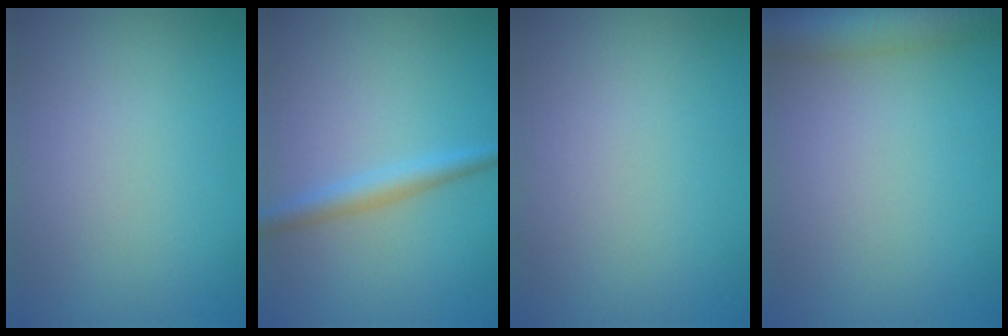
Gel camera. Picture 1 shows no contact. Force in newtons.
{"total": 2.1, "press": 2.1, "slide": 0.1}
{"total": 0.0}
{"total": 6.1, "press": 6.1, "slide": 0.3}